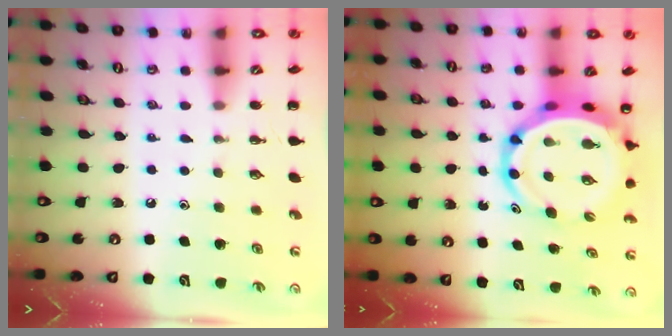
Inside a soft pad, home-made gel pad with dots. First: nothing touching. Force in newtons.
{"total": 10.7, "press": 10.2, "slide": 3.1}